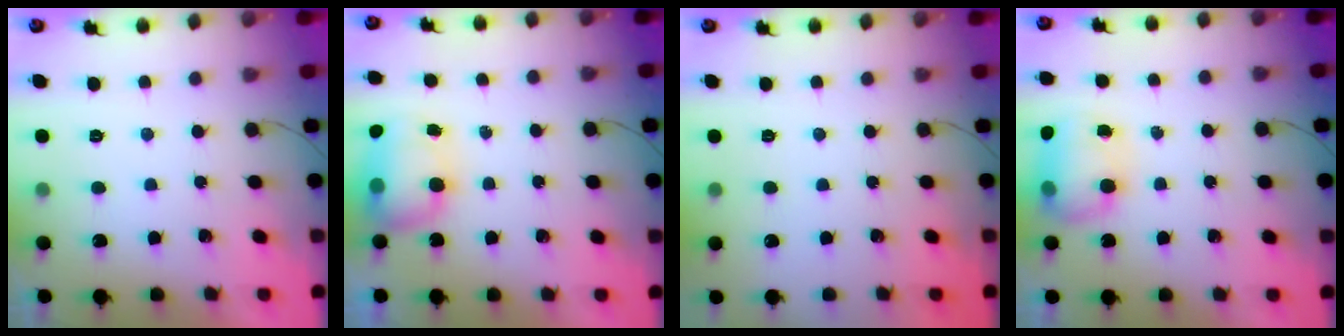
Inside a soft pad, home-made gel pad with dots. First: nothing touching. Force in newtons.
{"total": 7.4, "press": 7.3, "slide": 1.1}
{"total": 0.0}
{"total": 11.9, "press": 9.5, "slide": 7.1}